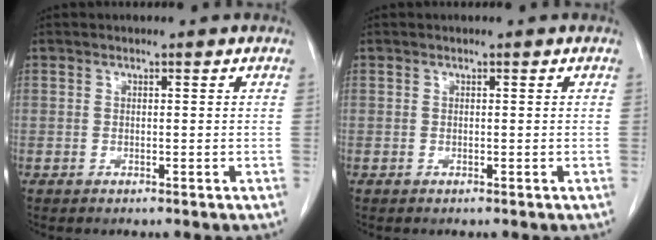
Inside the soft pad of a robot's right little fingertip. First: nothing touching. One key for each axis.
{"total": 0.0}